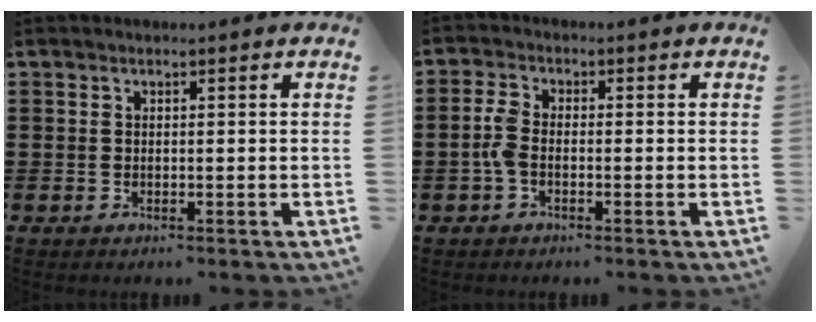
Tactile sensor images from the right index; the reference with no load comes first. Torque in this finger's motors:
{"motor_torque": [1.05, -0.60, 0.50, 0.16]}